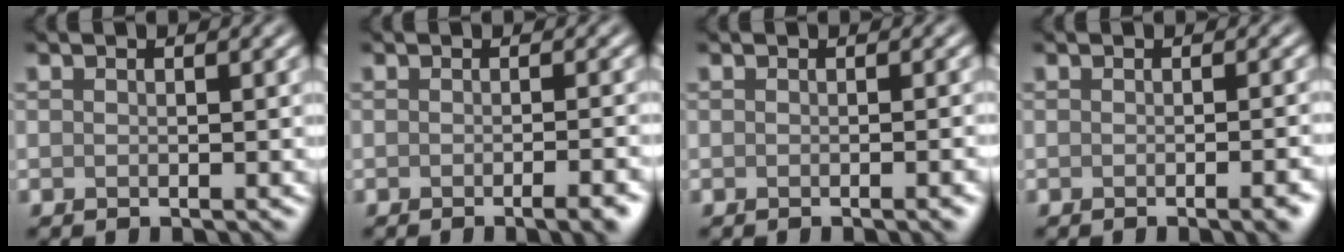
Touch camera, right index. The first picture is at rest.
{"total": 3.3, "force": [-1.5, 0.9, 2.7], "torque": [-0.016, 0.003, -0.023]}
{"total": 2.1, "force": [-0.6, 0.6, 1.9], "torque": [-0.011, 0.001, -0.008]}
{"total": 2.9, "force": [-1.1, 0.9, 2.5], "torque": [-0.016, 0.001, -0.014]}